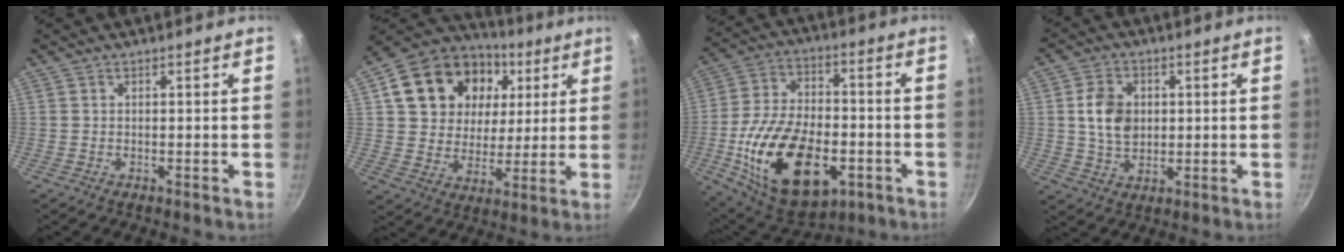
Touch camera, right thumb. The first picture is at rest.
{"total": 21.1, "force": [6.9, 16.1, 11.8], "torque": [-0.195, 0.009, 0.117]}
{"total": 24.5, "force": [-7.0, 14.1, 18.8], "torque": [-0.315, 0.023, -0.106]}
{"total": 8.1, "force": [1.0, 6.0, 5.3], "torque": [-0.079, 0.001, 0.019]}